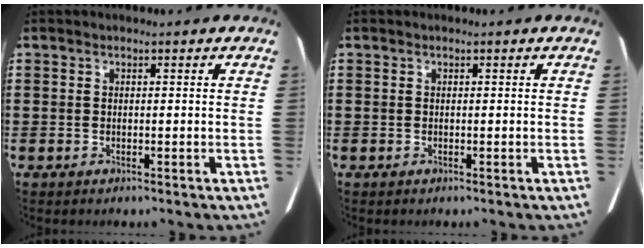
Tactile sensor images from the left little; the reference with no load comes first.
{"total": 0.0}